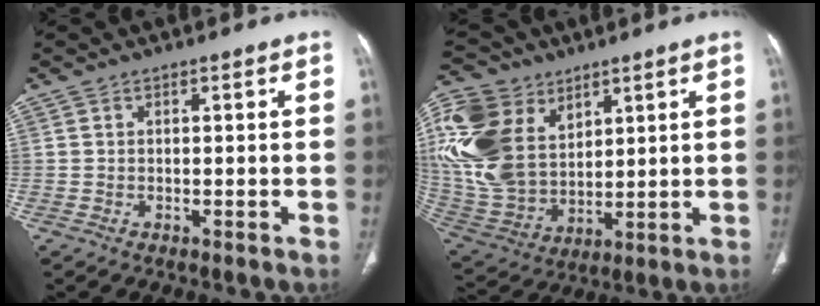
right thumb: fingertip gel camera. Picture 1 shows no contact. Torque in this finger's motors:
{"motor_torque": [0.16, 0.38, 0.97, 1.24, 0.46]}